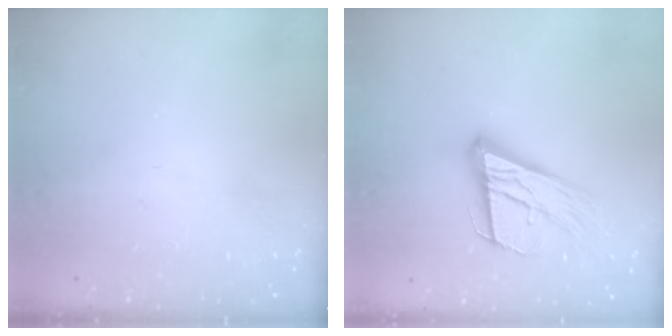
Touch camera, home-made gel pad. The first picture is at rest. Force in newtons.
{"total": 20.1, "press": 19.8, "slide": 3.8}